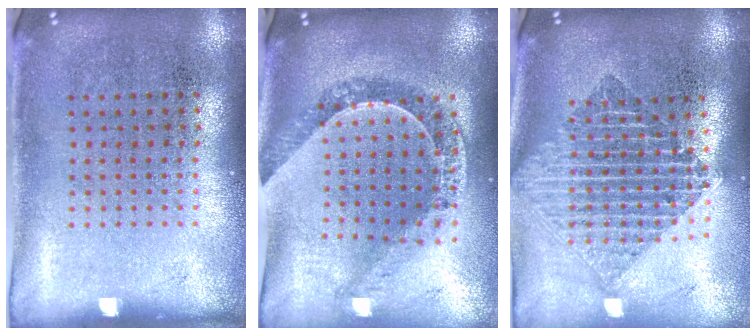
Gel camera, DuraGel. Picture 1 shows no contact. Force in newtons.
{"total": 1.1, "press": 1.1, "slide": 0.2}
{"total": 2.2, "press": 1.7, "slide": 1.4}